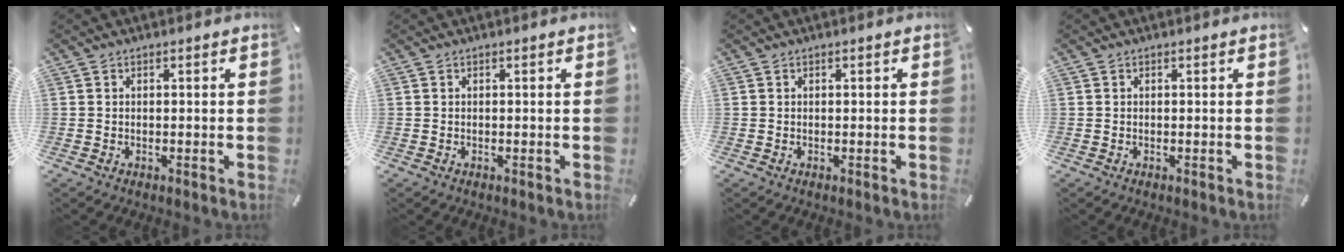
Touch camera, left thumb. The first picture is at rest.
{"total": 0.0}
{"total": 0.0}
{"total": 0.0}